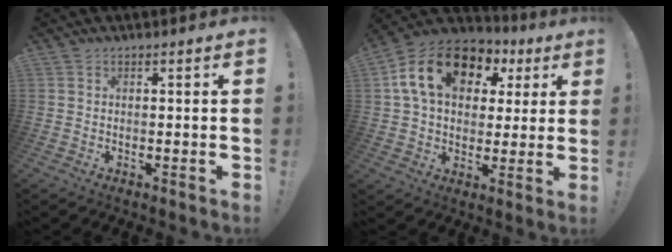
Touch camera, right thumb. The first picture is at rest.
{"total": 18.0, "force": [6.8, 12.2, 11.2], "torque": [-0.177, -0.008, 0.124]}